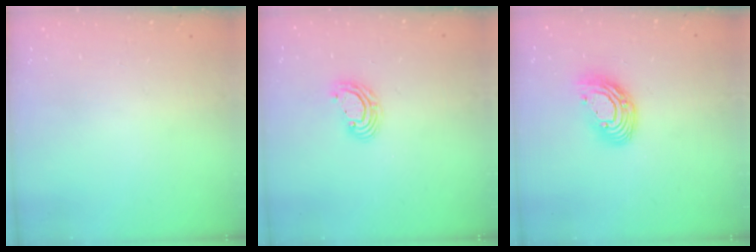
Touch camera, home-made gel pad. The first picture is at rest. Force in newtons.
{"total": 6.3, "press": 6.3, "slide": 0.8}
{"total": 12.2, "press": 12.1, "slide": 1.1}